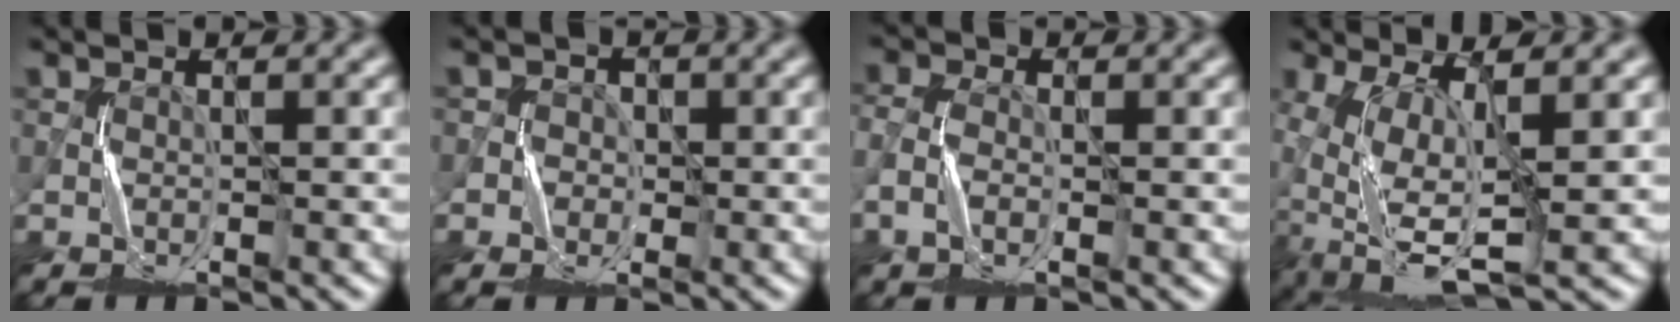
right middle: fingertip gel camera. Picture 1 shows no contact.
{"total": 2.0, "force": [-0.4, 1.9, 0.3], "torque": [0.010, 0.003, -0.024]}
{"total": 2.3, "force": [-1.0, 1.3, 1.6], "torque": [-0.044, 0.002, -0.025]}
{"total": 8.8, "force": [-1.9, 3.5, 7.8], "torque": [-0.159, -0.006, -0.033]}